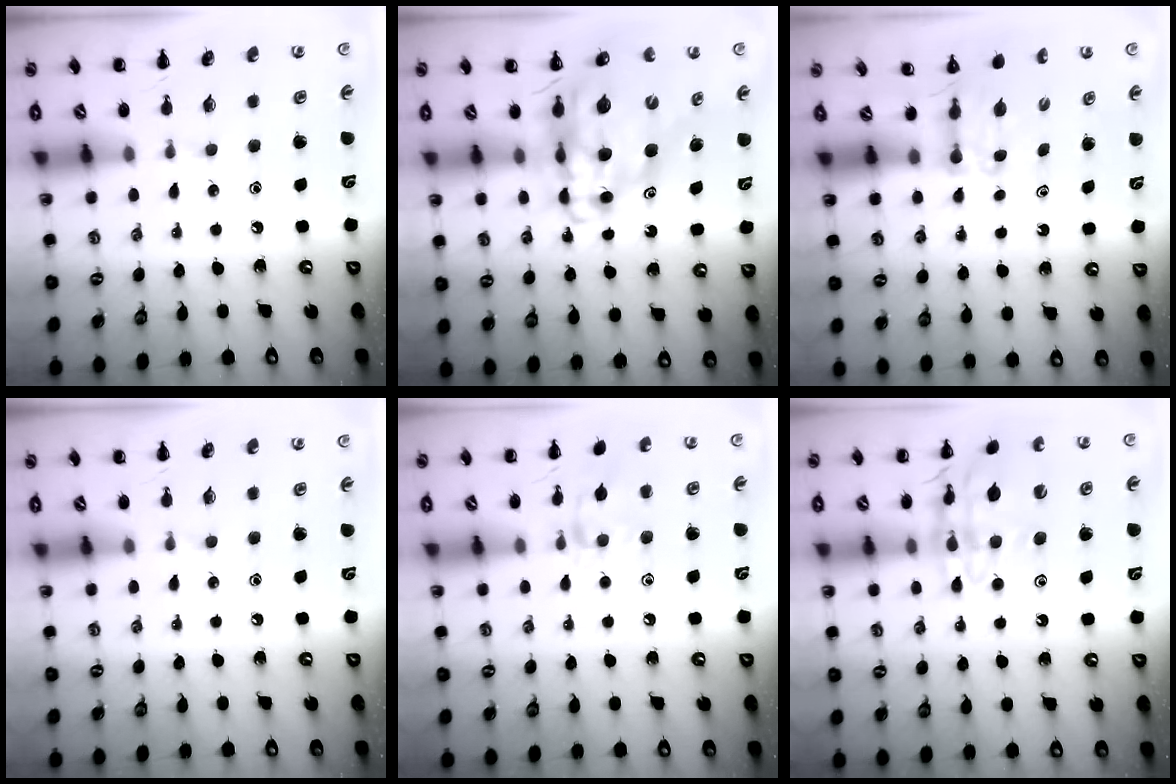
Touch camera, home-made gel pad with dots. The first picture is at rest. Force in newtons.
{"total": 13.6, "press": 13.0, "slide": 4.0}
{"total": 2.7, "press": 2.5, "slide": 1.1}
{"total": 0.0}
{"total": 9.7, "press": 9.6, "slide": 1.0}
{"total": 14.4, "press": 14.3, "slide": 1.9}